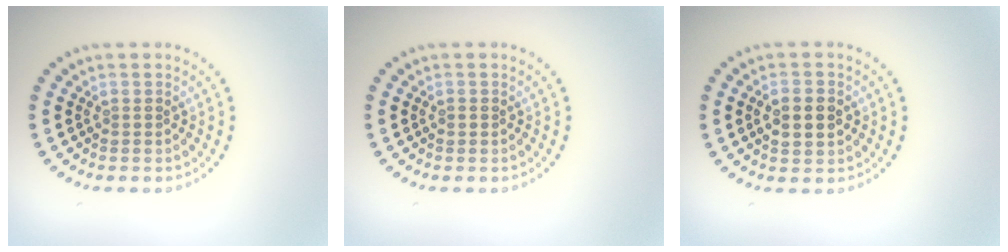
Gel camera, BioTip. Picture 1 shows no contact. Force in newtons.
{"total": 0.6, "press": 0.6, "slide": 0.1}
{"total": 3.1, "press": 3.1, "slide": 0.1}